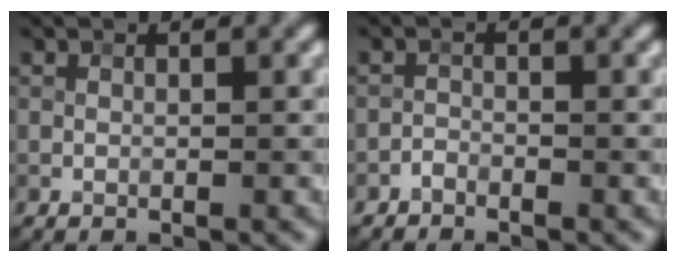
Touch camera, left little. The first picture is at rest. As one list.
[{"total": 0.9, "force": [-0.8, 0.3, 0.0], "torque": [0.006, 0.002, -0.017]}]